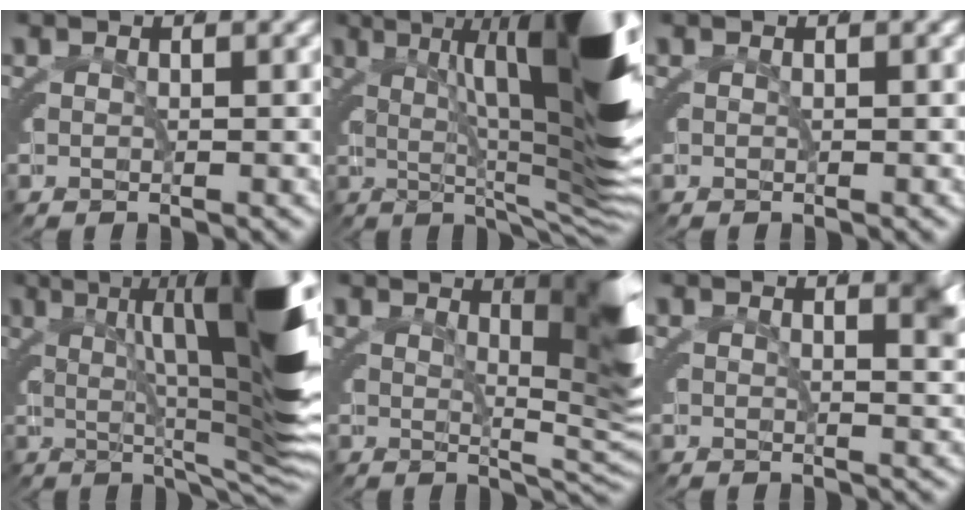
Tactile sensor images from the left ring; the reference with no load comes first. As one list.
[{"total": 20.8, "force": [3.5, 5.6, 19.7], "torque": [-0.232, 0.041, 0.037]}, {"total": 0.0}, {"total": 18.6, "force": [2.8, 4.7, 17.7], "torque": [-0.207, 0.040, 0.026]}, {"total": 10.9, "force": [2.0, 2.6, 10.4], "torque": [-0.090, 0.014, 0.031]}, {"total": 3.0, "force": [1.0, 0.4, 2.8], "torque": [-0.020, -0.002, 0.018]}]